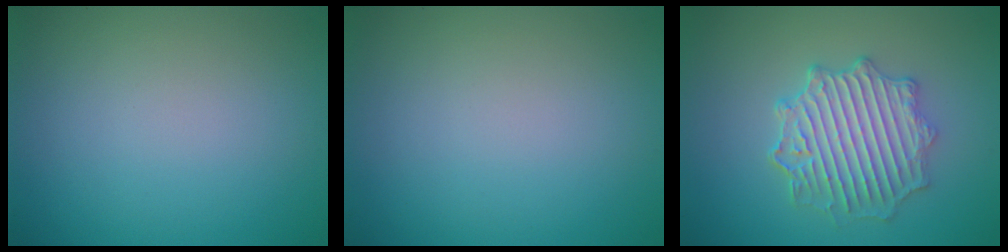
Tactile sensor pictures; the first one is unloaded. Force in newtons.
{"total": 0.0}
{"total": 5.2, "press": 4.6, "slide": 2.2}